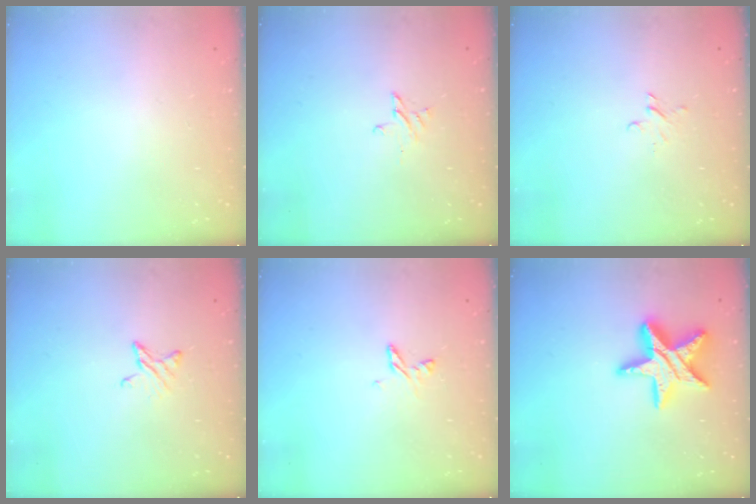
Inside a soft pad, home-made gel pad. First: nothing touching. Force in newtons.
{"total": 2.6, "press": 2.6, "slide": 0.2}
{"total": 2.2, "press": 2.2, "slide": 0.2}
{"total": 5.4, "press": 5.3, "slide": 0.6}
{"total": 5.1, "press": 5.1, "slide": 0.4}
{"total": 16.4, "press": 16.4, "slide": 1.3}